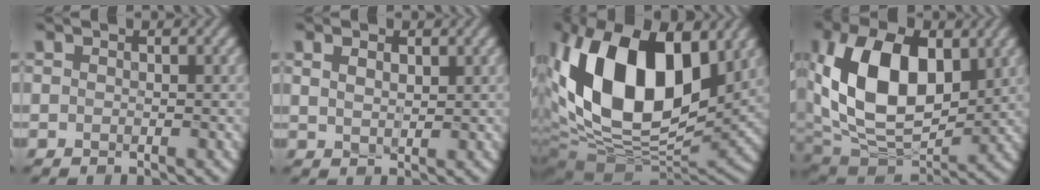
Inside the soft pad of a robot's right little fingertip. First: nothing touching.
{"total": 2.0, "force": [0.9, 1.1, 1.4], "torque": [-0.029, -0.001, 0.021]}
{"total": 16.9, "force": [4.4, 9.9, 13.0], "torque": [-0.254, 0.008, 0.073]}
{"total": 13.0, "force": [2.2, 8.3, 9.8], "torque": [-0.189, -0.001, 0.037]}